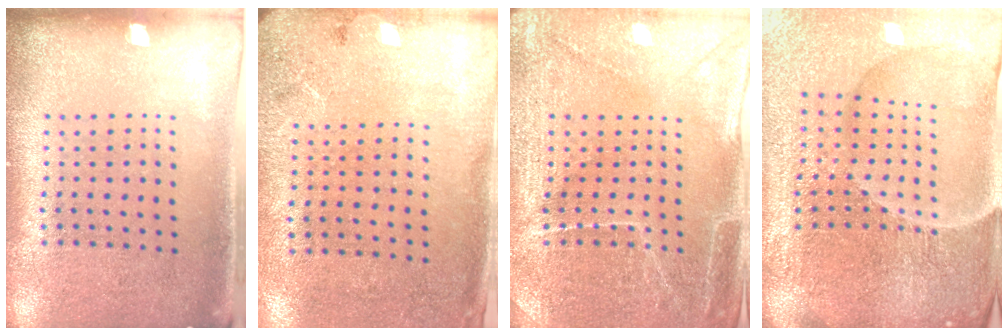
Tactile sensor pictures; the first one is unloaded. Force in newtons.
{"total": 2.6, "press": 2.1, "slide": 1.6}
{"total": 3.6, "press": 3.5, "slide": 0.7}
{"total": 5.6, "press": 5.3, "slide": 1.9}